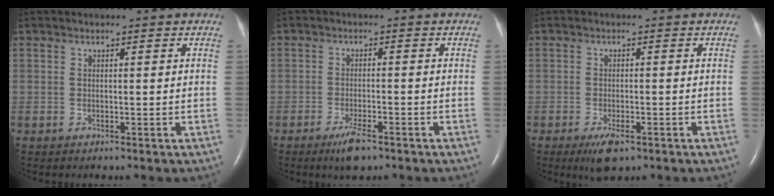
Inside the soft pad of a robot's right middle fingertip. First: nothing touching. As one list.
[{"total": 4.0, "force": [-2.7, 0.8, 2.8], "torque": [-0.059, -0.006, -0.046]}, {"total": 3.9, "force": [-2.3, 1.3, 2.9], "torque": [-0.057, -0.006, -0.033]}]